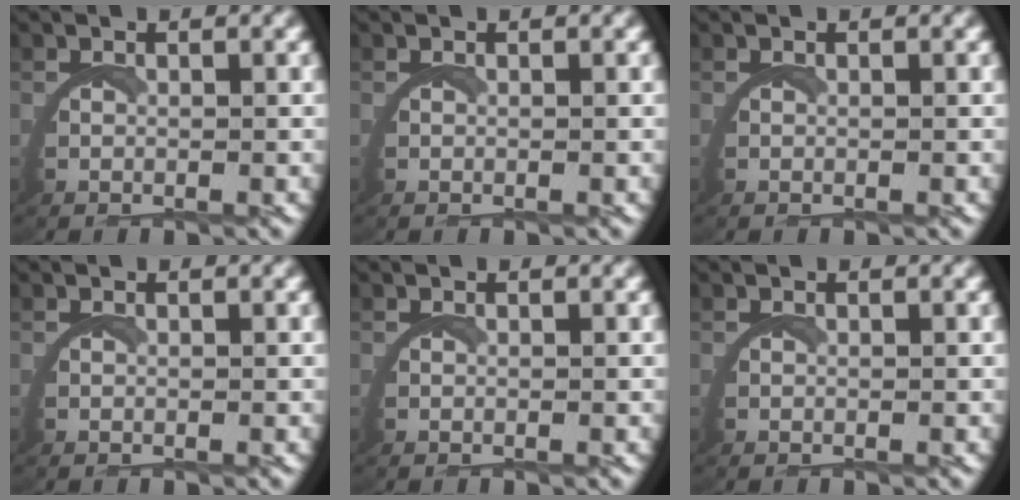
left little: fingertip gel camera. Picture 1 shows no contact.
{"total": 0.0}
{"total": 0.0}
{"total": 0.0}
{"total": 0.0}
{"total": 0.0}